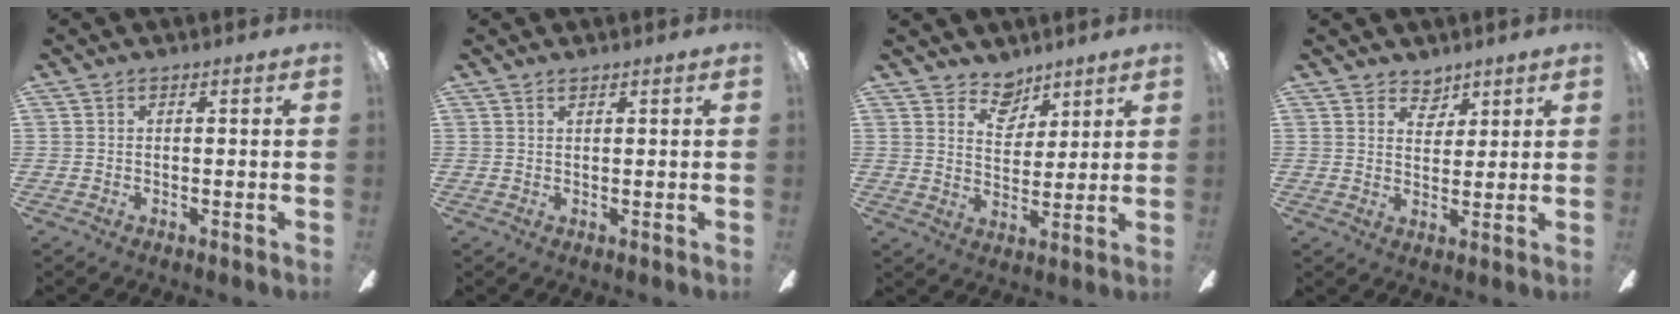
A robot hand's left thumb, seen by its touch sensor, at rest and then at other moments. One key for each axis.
{"total": 1.0, "fx": 0.8, "fy": 0.2, "fz": 0.5, "tx": -0.012, "ty": 0.000, "tz": 0.014}
{"total": 6.8, "fx": 5.5, "fy": 3.8, "fz": 1.4, "tx": -0.027, "ty": -0.027, "tz": 0.102}
{"total": 4.6, "fx": 3.7, "fy": 2.7, "fz": 1.0, "tx": -0.008, "ty": -0.018, "tz": 0.064}